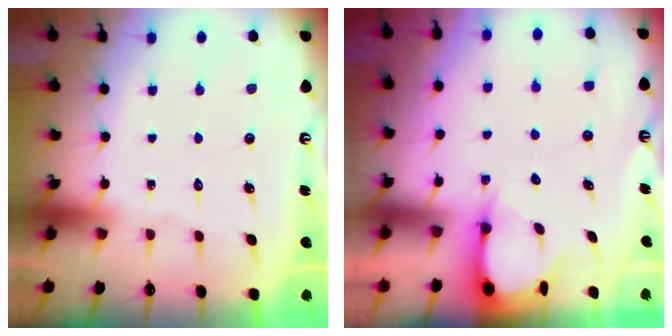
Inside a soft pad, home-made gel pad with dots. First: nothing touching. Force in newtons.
{"total": 3.6, "press": 3.5, "slide": 0.3}